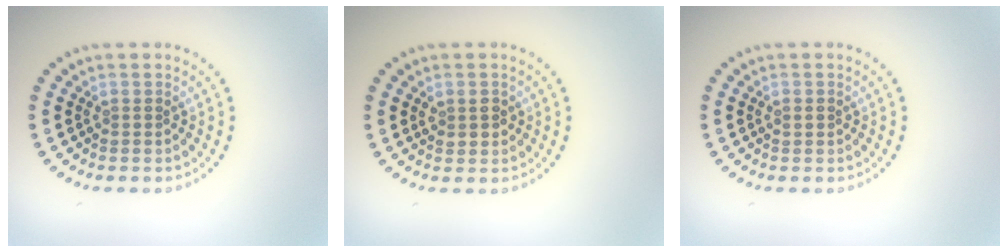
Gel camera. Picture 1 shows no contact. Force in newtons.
{"total": 1.5, "press": 1.5, "slide": 0.4}
{"total": 0.9, "press": 0.9, "slide": 0.0}